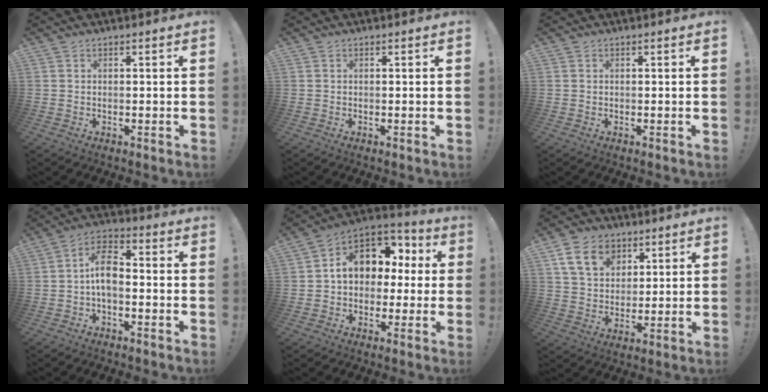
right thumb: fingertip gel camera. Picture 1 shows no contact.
{"total": 0.0}
{"total": 0.0}
{"total": 8.9, "force": [-1.0, 5.1, 7.2], "torque": [-0.135, 0.013, -0.014]}
{"total": 12.6, "force": [3.1, 9.7, 7.3], "torque": [-0.101, -0.010, 0.061]}
{"total": 13.5, "force": [6.4, 9.8, 6.8], "torque": [-0.098, -0.022, 0.124]}